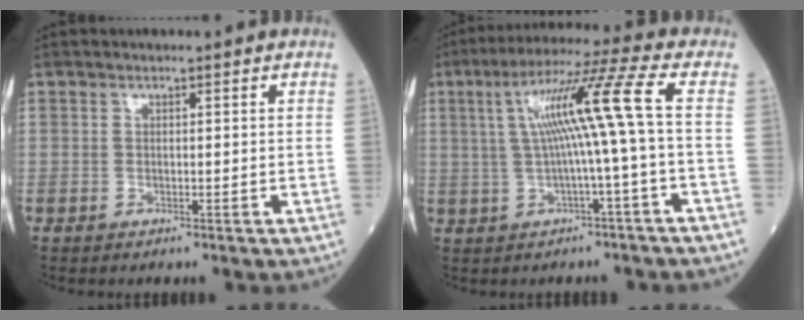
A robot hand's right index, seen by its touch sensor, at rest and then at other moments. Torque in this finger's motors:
{"motor_torque": [1.58, 0.26, 0.79, 0.21]}